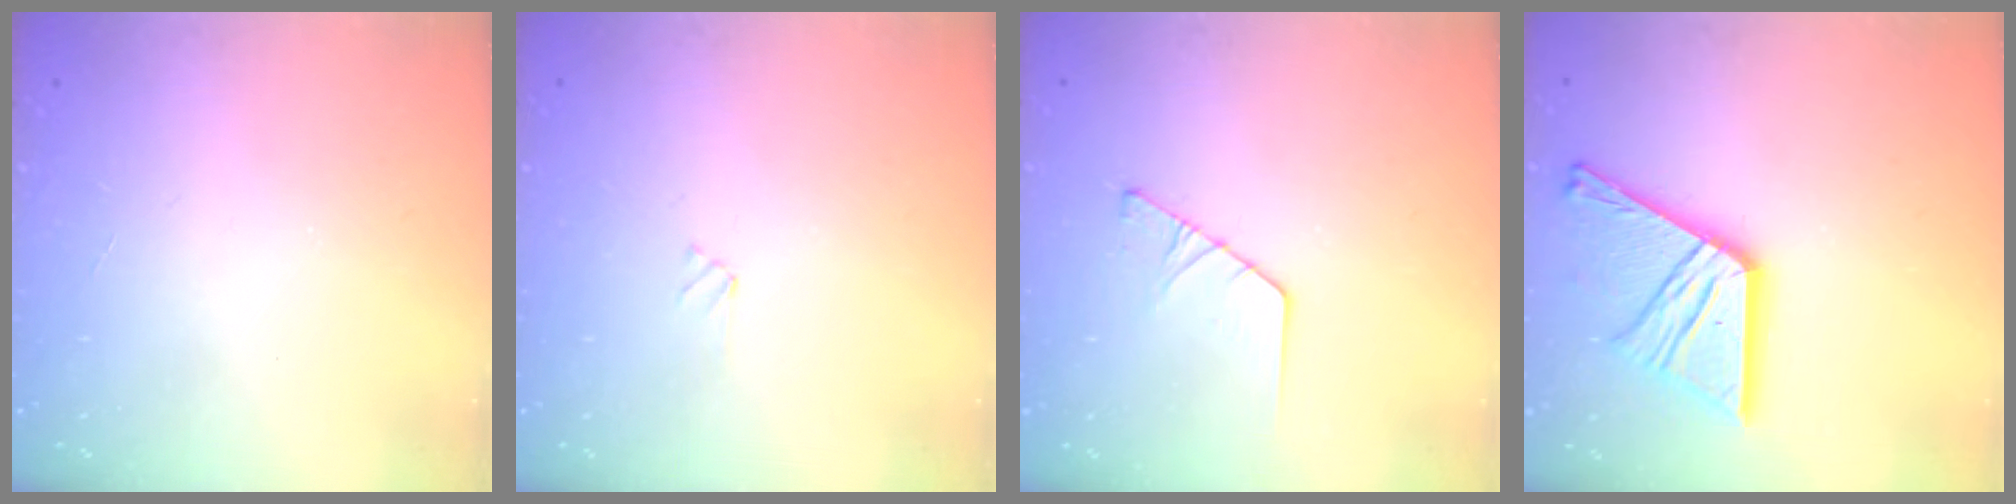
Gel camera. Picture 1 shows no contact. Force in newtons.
{"total": 2.7, "press": 2.7, "slide": 0.3}
{"total": 2.5, "press": 2.5, "slide": 0.3}
{"total": 18.5, "press": 18.4, "slide": 1.7}